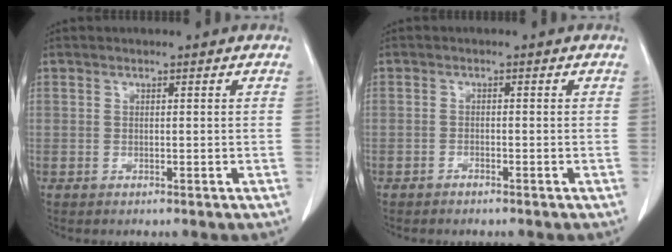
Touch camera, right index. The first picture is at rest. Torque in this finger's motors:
{"motor_torque": [0.22, -0.19, 0.03, -0.03]}